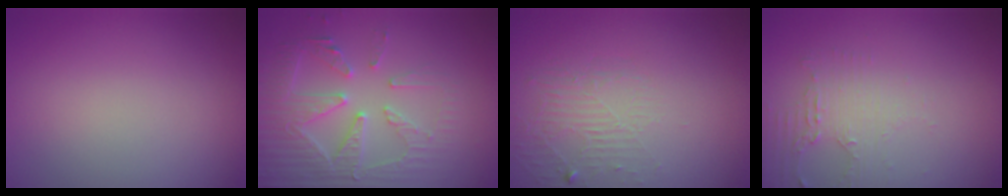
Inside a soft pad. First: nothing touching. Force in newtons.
{"total": 4.5, "press": 4.5, "slide": 0.3}
{"total": 1.9, "press": 0.6, "slide": 1.8}
{"total": 2.1, "press": 2.0, "slide": 0.4}